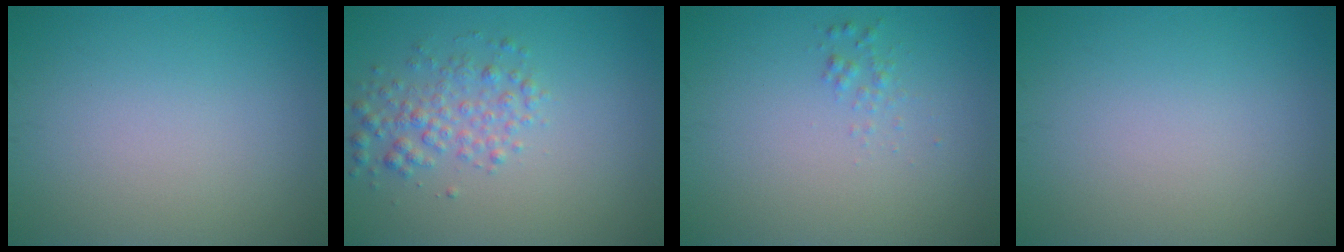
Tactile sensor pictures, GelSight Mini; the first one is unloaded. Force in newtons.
{"total": 2.8, "press": 2.8, "slide": 0.1}
{"total": 0.8, "press": 0.8, "slide": 0.0}
{"total": 0.0}